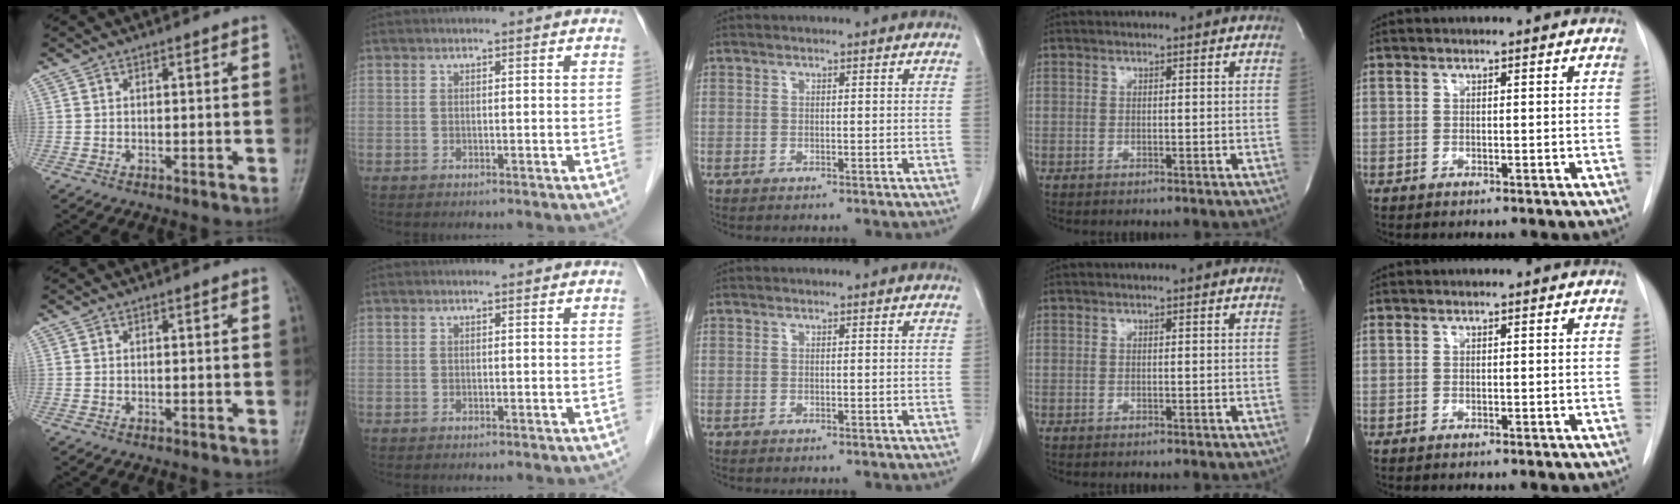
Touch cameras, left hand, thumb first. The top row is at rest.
{}